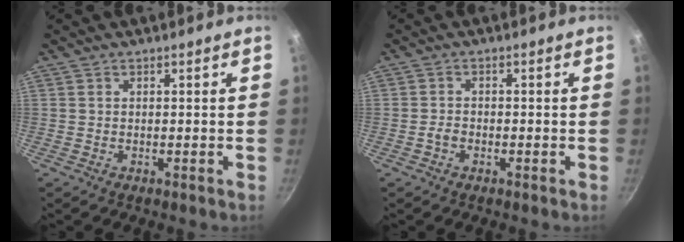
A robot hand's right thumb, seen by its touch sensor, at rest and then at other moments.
{"total": 1.5, "force": [-0.8, 0.9, 0.9], "torque": [-0.021, 0.010, -0.019]}